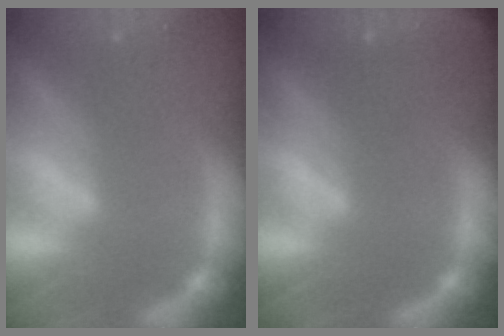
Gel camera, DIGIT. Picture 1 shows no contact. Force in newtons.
{"total": 2.9}